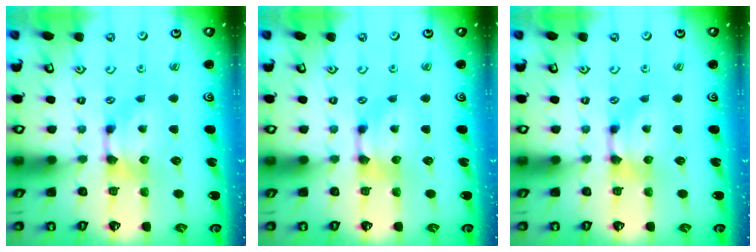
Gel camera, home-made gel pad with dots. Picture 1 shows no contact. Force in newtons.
{"total": 0.0}
{"total": 0.0}